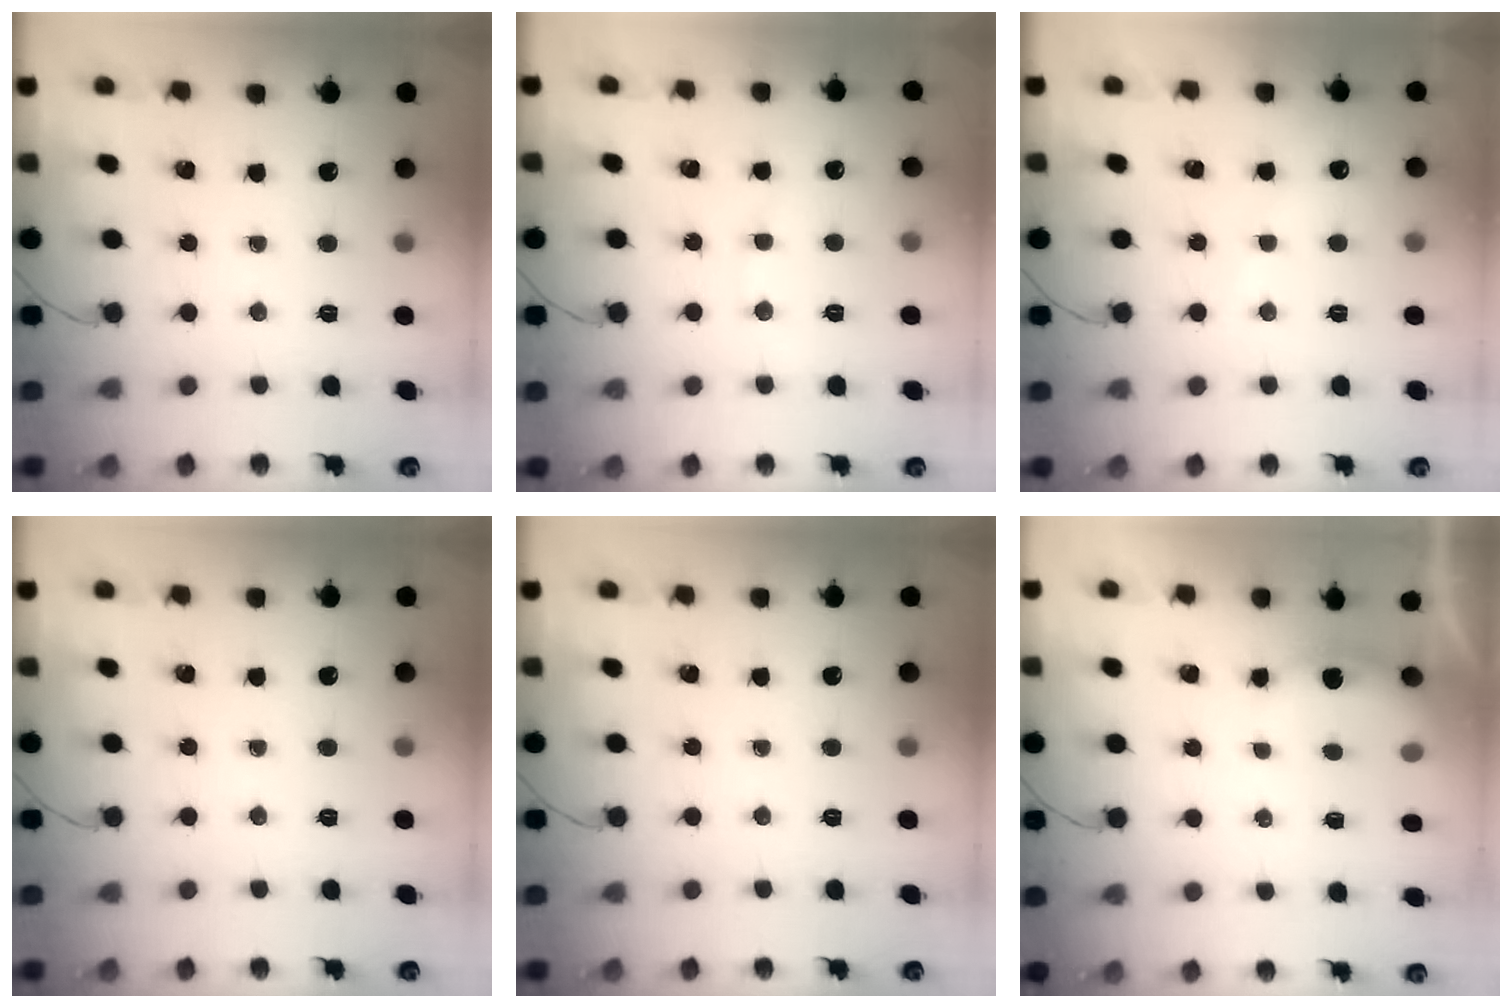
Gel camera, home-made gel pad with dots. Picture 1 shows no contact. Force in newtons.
{"total": 4.0, "press": 3.9, "slide": 1.1}
{"total": 5.3, "press": 5.2, "slide": 0.9}
{"total": 0.0}
{"total": 0.0}
{"total": 4.5, "press": 4.5, "slide": 0.5}